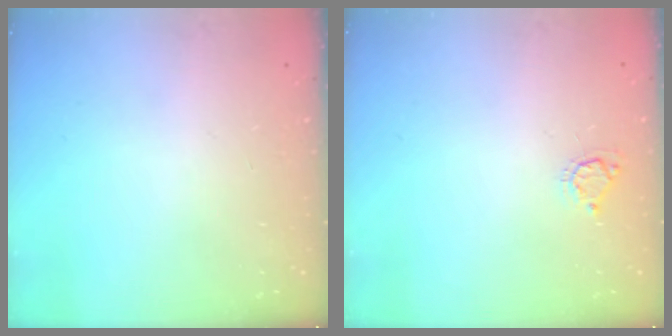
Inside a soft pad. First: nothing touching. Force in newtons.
{"total": 5.0, "press": 5.0, "slide": 0.4}